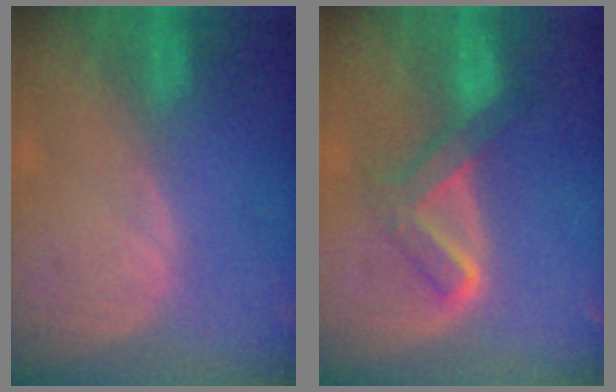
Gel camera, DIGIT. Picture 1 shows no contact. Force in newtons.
{"total": 5.4, "press": 5.4, "slide": 0.7}